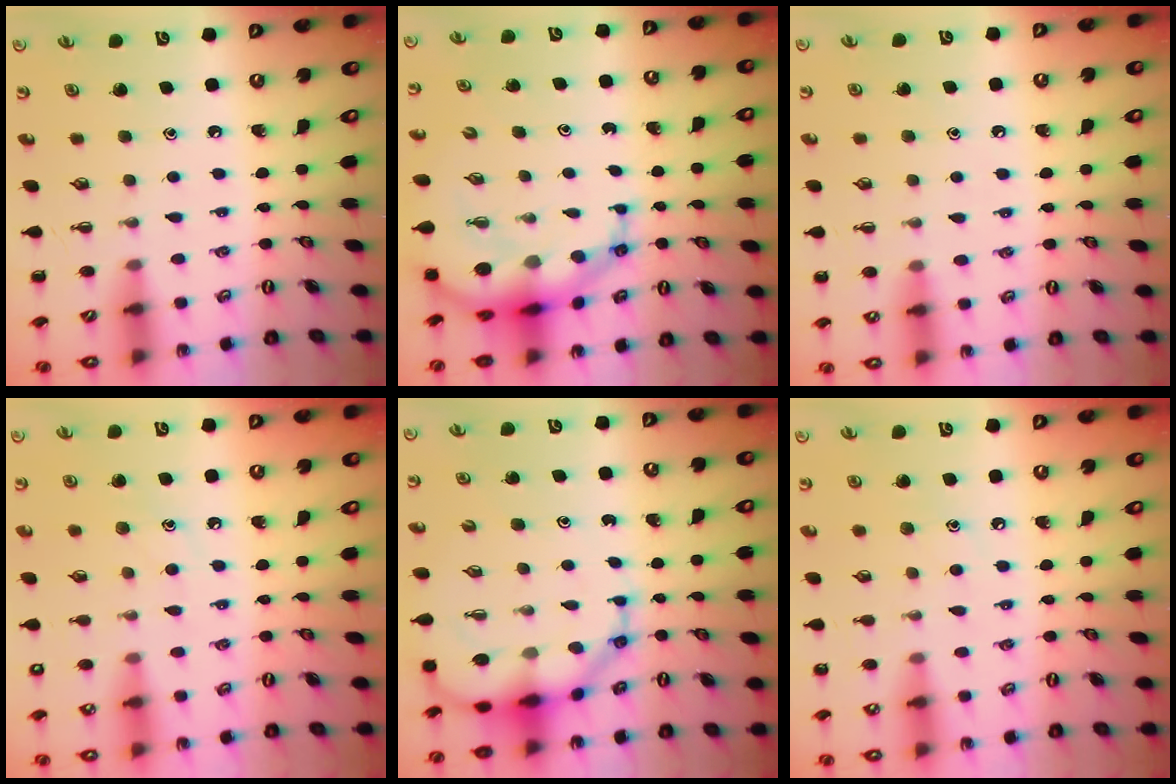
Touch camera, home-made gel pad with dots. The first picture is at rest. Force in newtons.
{"total": 9.9, "press": 9.5, "slide": 2.8}
{"total": 7.7, "press": 7.2, "slide": 2.8}
{"total": 8.1, "press": 7.9, "slide": 1.5}
{"total": 11.6, "press": 11.1, "slide": 3.4}
{"total": 7.7, "press": 7.4, "slide": 1.8}